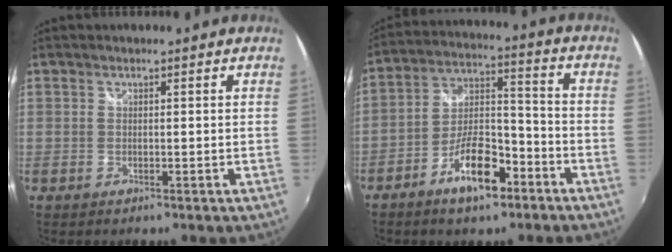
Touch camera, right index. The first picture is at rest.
{"total": 11.6, "force": [-6.8, 4.6, 8.2], "torque": [-0.148, 0.025, -0.109]}